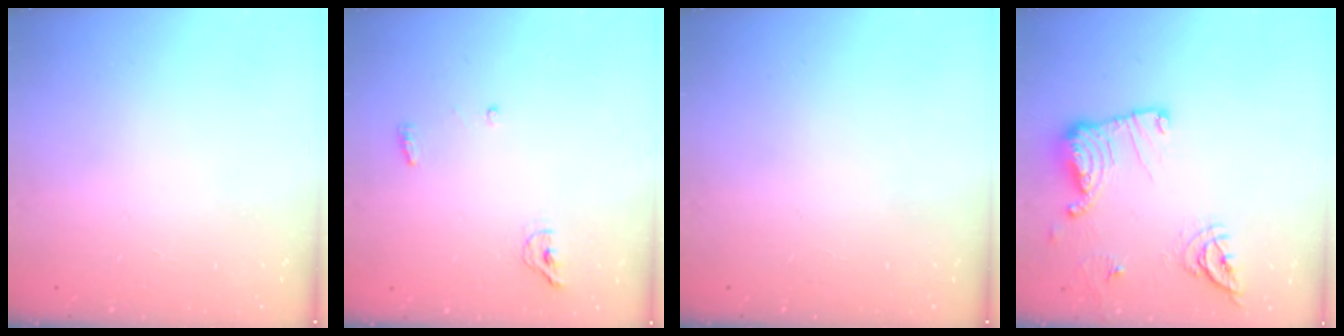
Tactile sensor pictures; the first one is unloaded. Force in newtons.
{"total": 4.4, "press": 4.3, "slide": 1.1}
{"total": 0.0}
{"total": 14.9, "press": 14.9, "slide": 0.4}